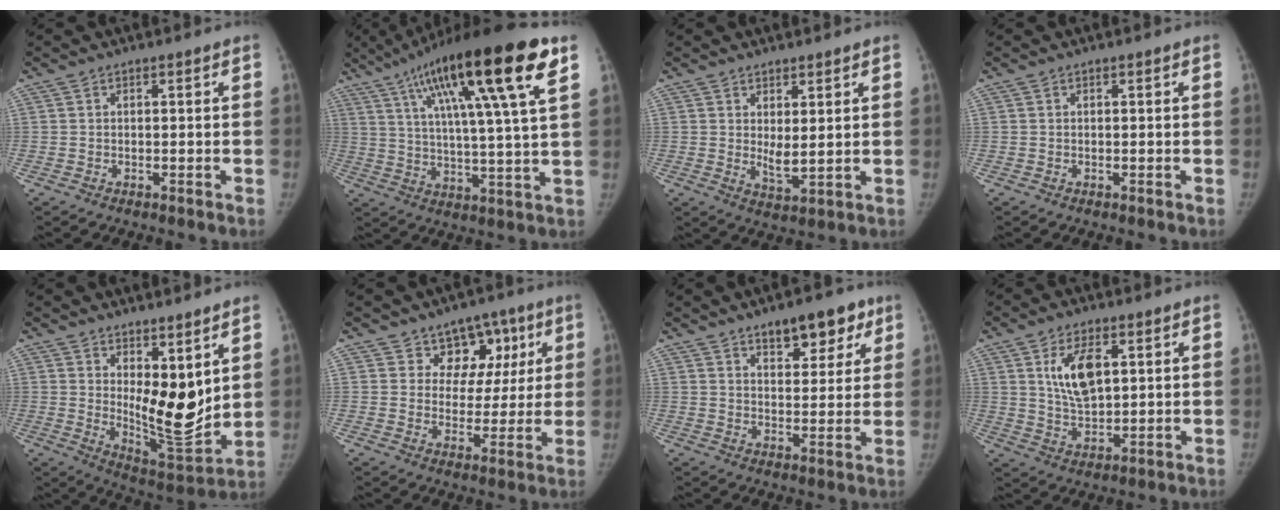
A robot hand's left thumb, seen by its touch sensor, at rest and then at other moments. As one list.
[{"total": 23.1, "force": [11.2, 3.1, 20.0], "torque": [-0.327, -0.012, 0.178]}, {"total": 4.4, "force": [1.2, 1.6, 4.0], "torque": [-0.062, -0.021, 0.028]}, {"total": 0.0}, {"total": 13.0, "force": [4.3, 5.1, 11.2], "torque": [-0.141, -0.059, 0.088]}, {"total": 9.6, "force": [4.9, 7.6, 3.2], "torque": [0.010, -0.013, 0.070]}, {"total": 10.0, "force": [6.3, 4.6, 6.3], "torque": [-0.052, -0.032, 0.091]}, {"total": 9.3, "force": [3.0, 4.7, 7.5], "torque": [-0.122, -0.015, 0.060]}]